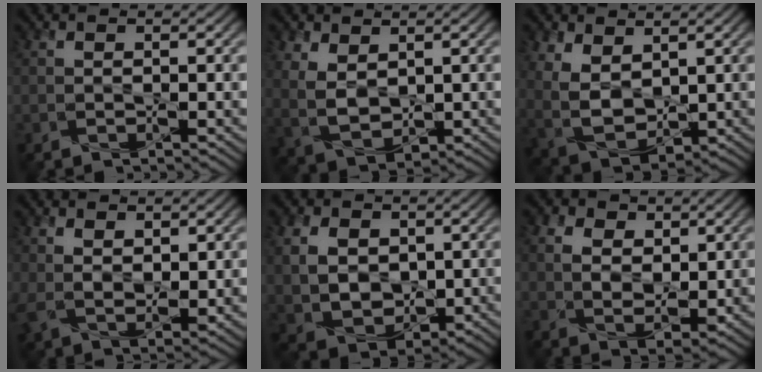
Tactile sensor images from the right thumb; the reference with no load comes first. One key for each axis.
{"total": 6.1, "fx": 2.3, "fy": 3.7, "fz": 4.2, "tx": -0.113, "ty": -0.004, "tz": 0.051}
{"total": 7.8, "fx": 2.6, "fy": 4.9, "fz": 5.6, "tx": -0.157, "ty": -0.008, "tz": 0.059}
{"total": 5.0, "fx": 2.2, "fy": 2.7, "fz": 3.5, "tx": -0.079, "ty": -0.013, "tz": 0.045}
{"total": 8.8, "fx": 1.2, "fy": 6.6, "fz": 5.6, "tx": -0.149, "ty": -0.009, "tz": 0.029}
{"total": 6.7, "fx": 2.9, "fy": 4.5, "fz": 4.0, "tx": -0.108, "ty": 0.001, "tz": 0.055}